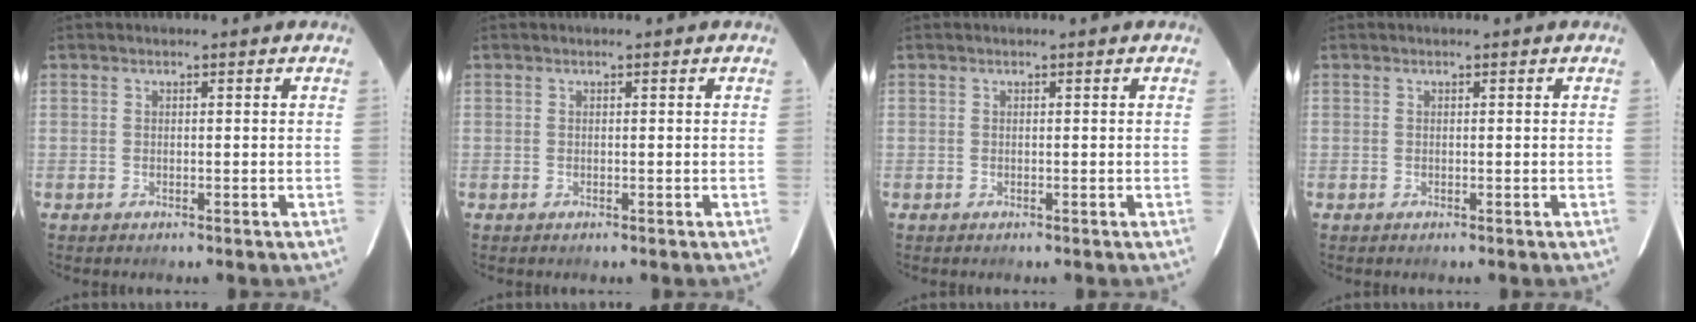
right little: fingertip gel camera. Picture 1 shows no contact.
{"total": 0.0}
{"total": 0.0}
{"total": 0.0}